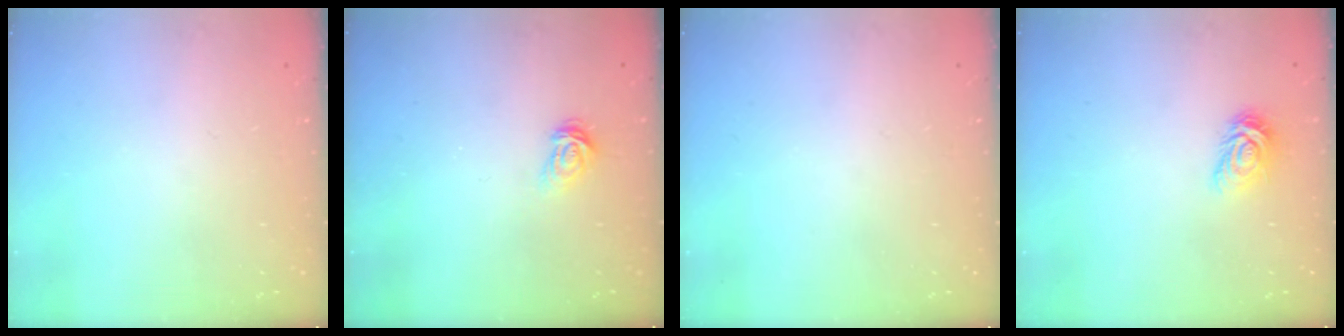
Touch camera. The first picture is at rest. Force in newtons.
{"total": 4.4, "press": 4.4, "slide": 0.5}
{"total": 0.0}
{"total": 5.7, "press": 5.7, "slide": 0.2}